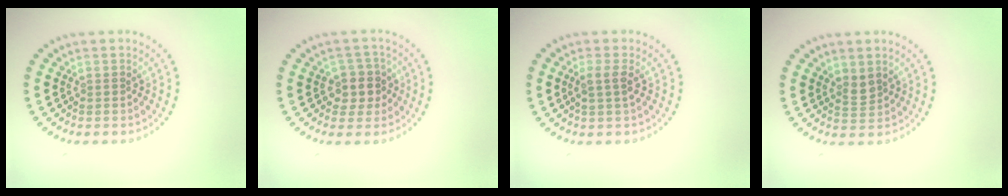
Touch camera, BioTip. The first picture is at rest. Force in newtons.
{"total": 2.7, "press": 2.4, "slide": 1.3}
{"total": 1.5, "press": 1.3, "slide": 0.7}
{"total": 1.5, "press": 1.1, "slide": 0.9}